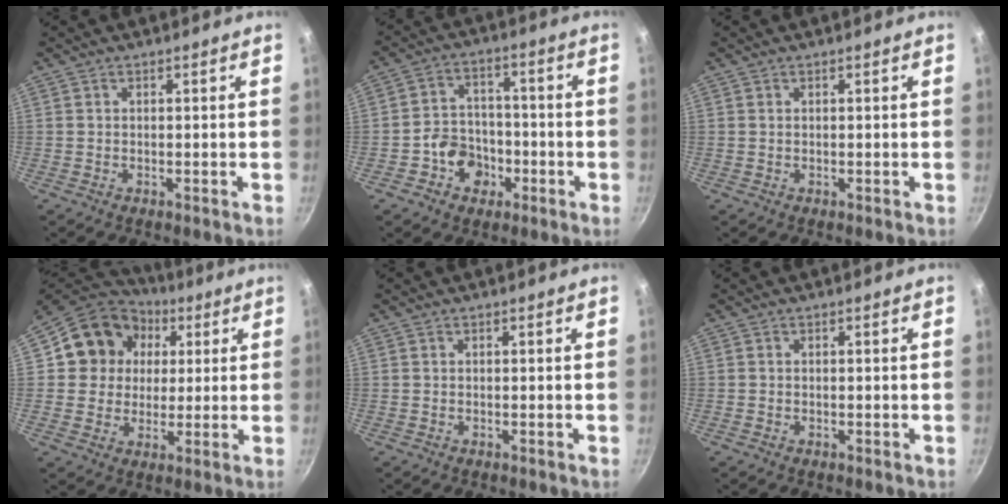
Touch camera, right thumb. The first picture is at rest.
{"total": 8.5, "force": [-3.3, 7.0, 3.5], "torque": [-0.024, 0.035, -0.059]}
{"total": 0.0}
{"total": 14.3, "force": [3.7, 12.7, 5.4], "torque": [-0.067, 0.017, 0.054]}
{"total": 0.0}
{"total": 0.0}